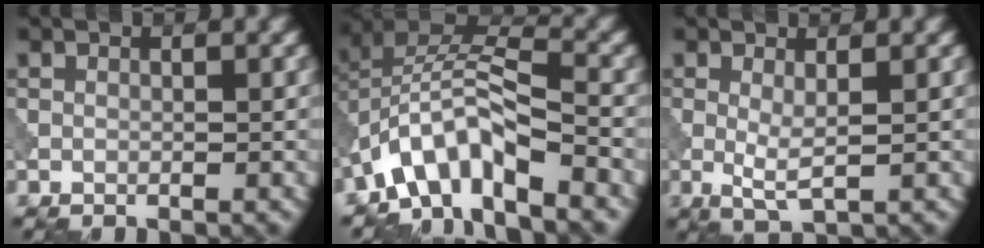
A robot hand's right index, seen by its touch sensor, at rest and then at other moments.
{"total": 7.3, "force": [-4.4, 2.6, 5.2], "torque": [-0.090, 0.011, -0.094]}
{"total": 2.3, "force": [0.1, 0.4, 2.2], "torque": [-0.047, -0.007, 0.004]}